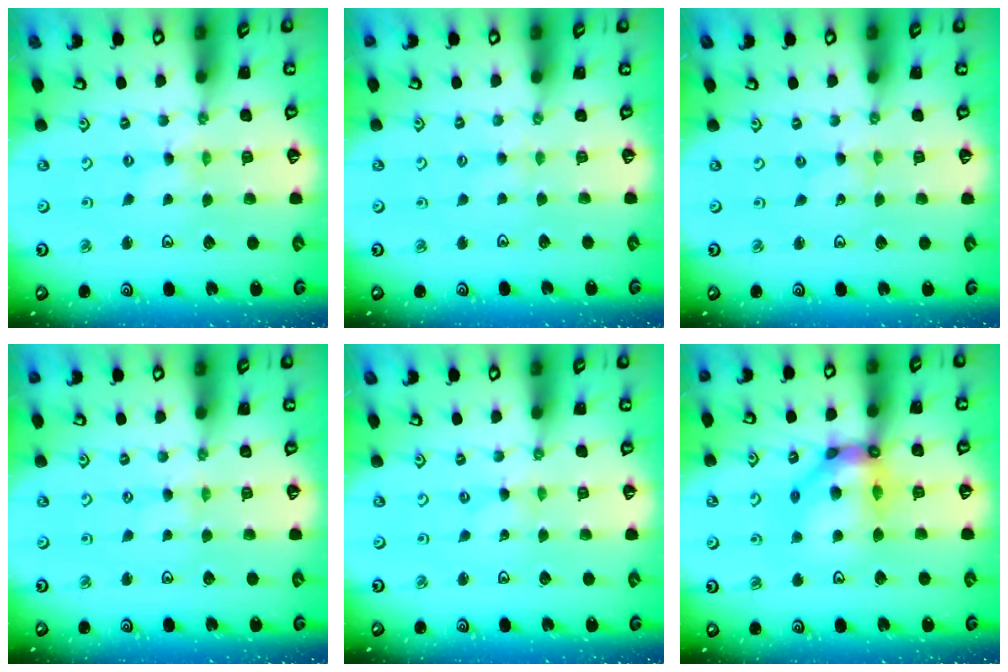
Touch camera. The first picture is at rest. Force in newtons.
{"total": 1.5, "press": 1.5, "slide": 0.3}
{"total": 0.0}
{"total": 1.2, "press": 1.2, "slide": 0.3}
{"total": 0.0}
{"total": 14.2, "press": 14.1, "slide": 1.9}